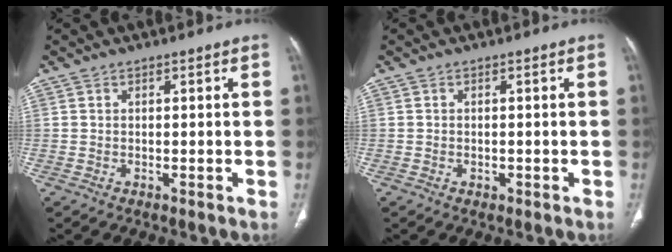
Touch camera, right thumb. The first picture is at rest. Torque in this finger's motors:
{"motor_torque": [-0.38, -0.06, 0.00, 0.42, 0.00]}